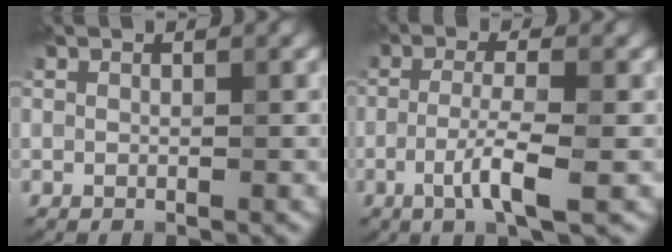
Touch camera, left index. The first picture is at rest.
{"total": 3.9, "force": [-1.2, 0.6, 3.6], "torque": [-0.069, 0.003, -0.029]}